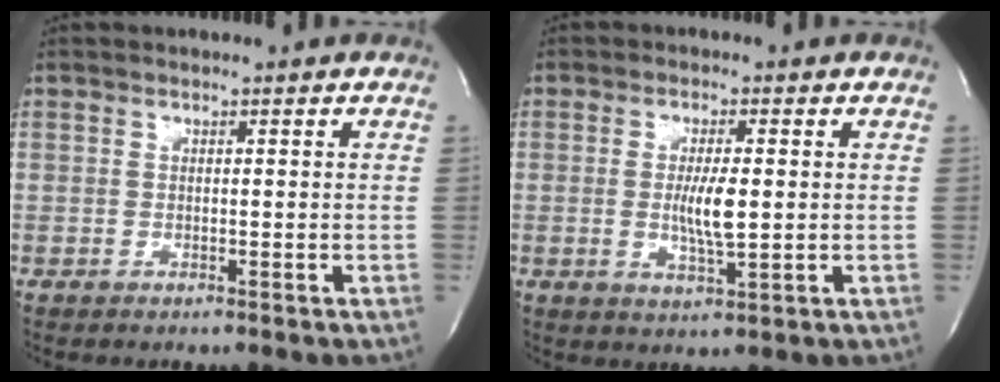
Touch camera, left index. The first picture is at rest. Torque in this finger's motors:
{"motor_torque": [0.24, 0.14, 0.11, 0.05]}